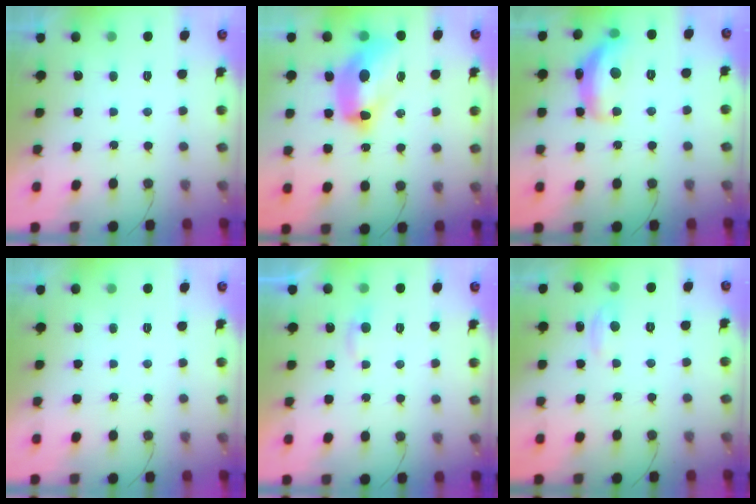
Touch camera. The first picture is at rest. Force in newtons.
{"total": 14.6, "press": 14.6, "slide": 1.2}
{"total": 14.4, "press": 14.4, "slide": 0.6}
{"total": 0.0}
{"total": 4.1, "press": 4.1, "slide": 0.5}
{"total": 2.7, "press": 2.7, "slide": 0.4}